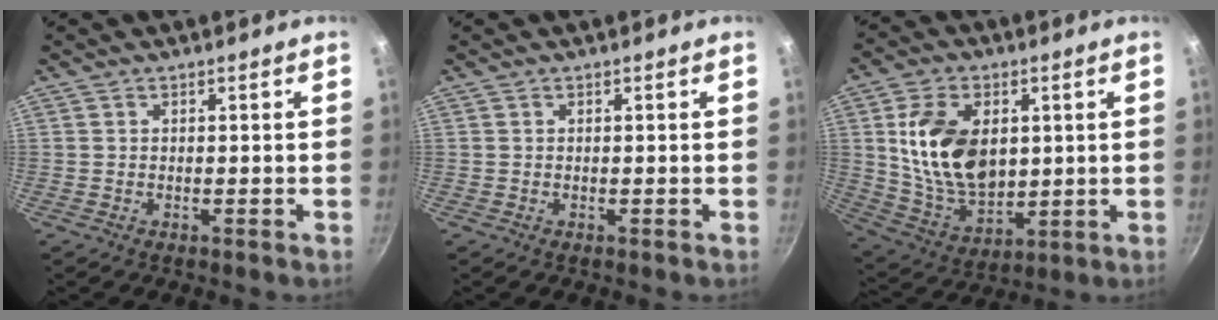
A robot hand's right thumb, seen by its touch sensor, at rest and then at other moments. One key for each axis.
{"total": 0.0}
{"total": 17.4, "fx": 2.9, "fy": 11.4, "fz": 12.8, "tx": -0.206, "ty": -0.020, "tz": 0.067}